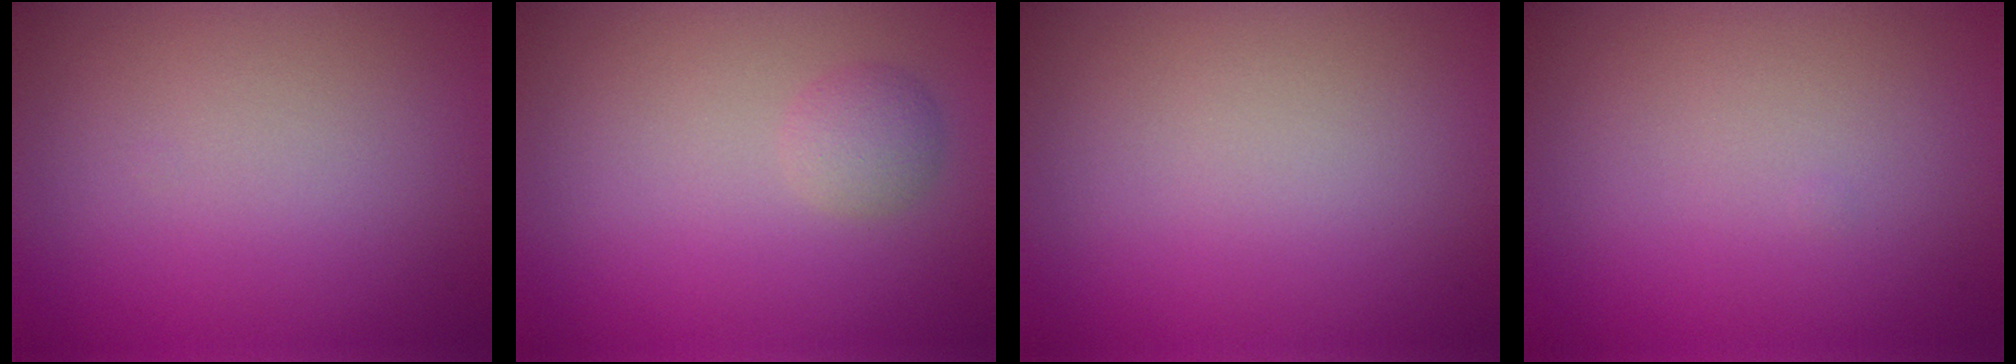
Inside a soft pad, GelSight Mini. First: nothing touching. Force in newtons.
{"total": 1.5, "press": 1.5, "slide": 0.0}
{"total": 0.0}
{"total": 0.0}